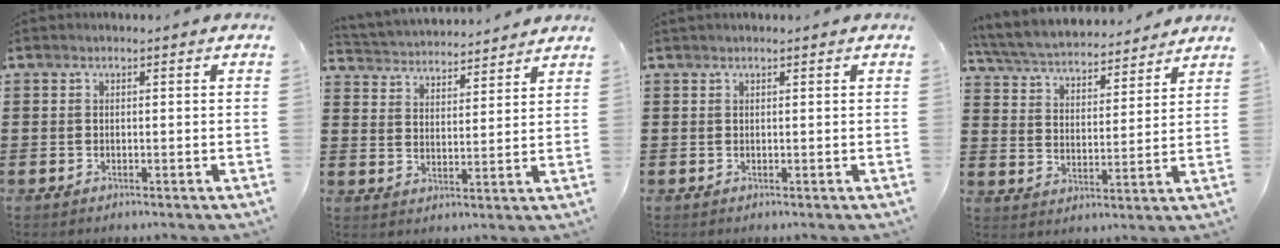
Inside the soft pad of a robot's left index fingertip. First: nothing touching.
{"total": 3.6, "force": [3.5, 0.4, -0.4], "torque": [-0.012, -0.023, 0.060]}
{"total": 0.6, "force": [0.5, 0.0, 0.3], "torque": [-0.007, 0.000, 0.010]}
{"total": 5.1, "force": [5.0, 0.4, 1.0], "torque": [-0.044, -0.031, 0.083]}